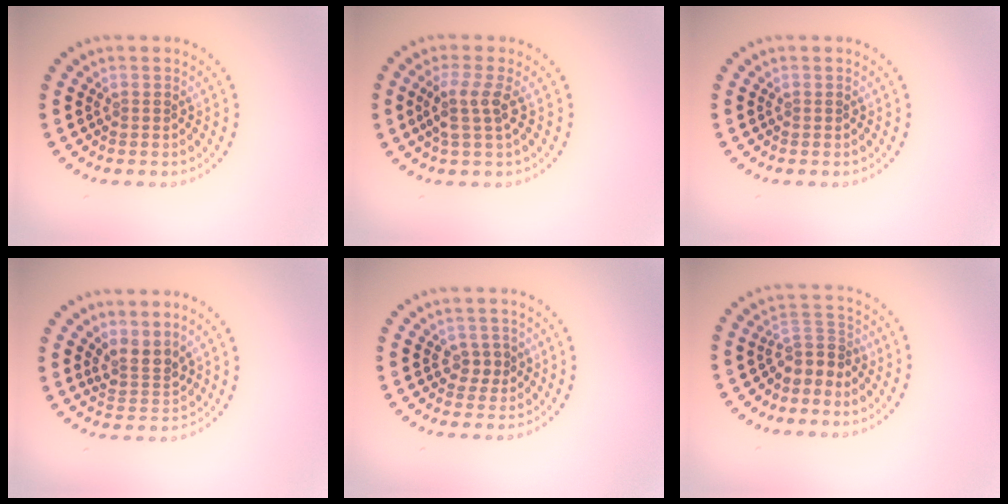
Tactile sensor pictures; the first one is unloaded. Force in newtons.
{"total": 2.5, "press": 2.0, "slide": 1.6}
{"total": 0.0}
{"total": 2.5, "press": 1.8, "slide": 1.8}
{"total": 1.9, "press": 1.8, "slide": 0.6}
{"total": 2.7, "press": 2.0, "slide": 1.9}